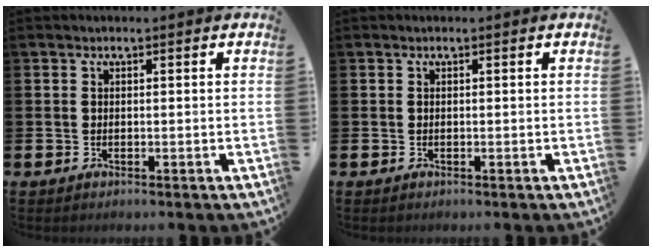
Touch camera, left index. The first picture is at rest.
{"total": 0.0}